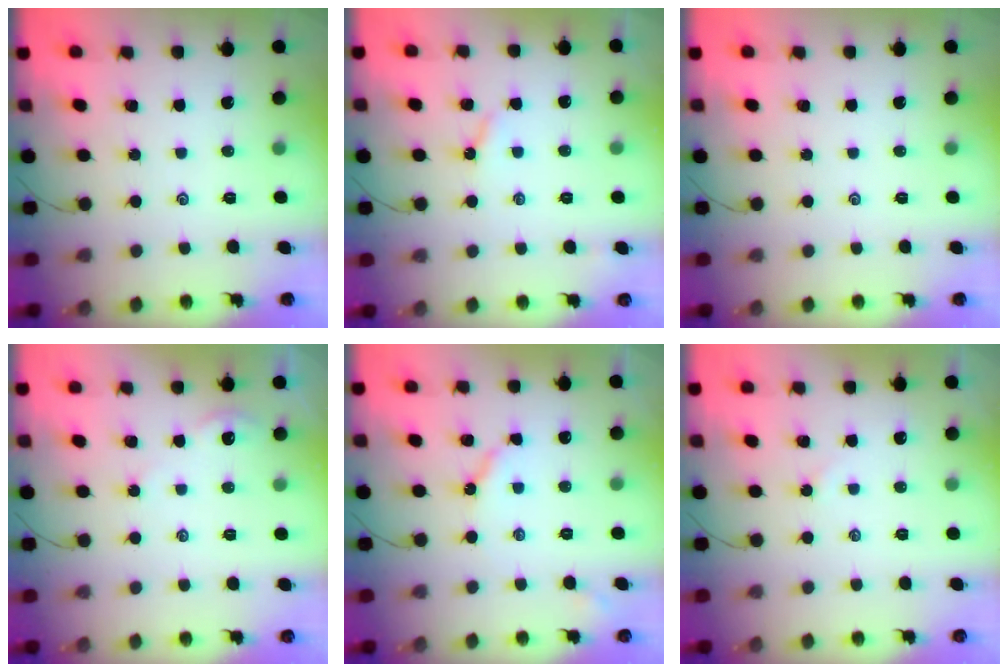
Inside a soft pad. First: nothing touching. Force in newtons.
{"total": 2.5, "press": 2.4, "slide": 0.4}
{"total": 0.0}
{"total": 1.6, "press": 1.5, "slide": 0.3}
{"total": 5.1, "press": 5.1, "slide": 0.7}
{"total": 1.3, "press": 1.3, "slide": 0.3}